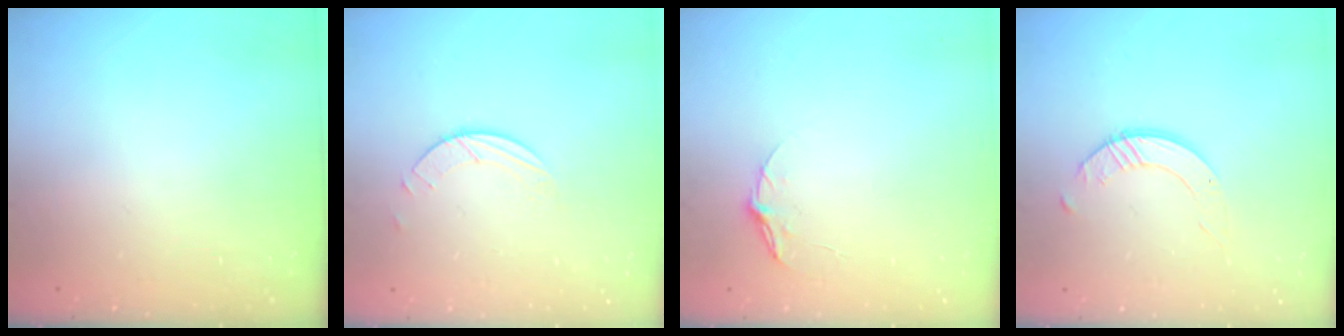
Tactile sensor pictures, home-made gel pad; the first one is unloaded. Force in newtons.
{"total": 1.5, "press": 1.5, "slide": 0.1}
{"total": 5.3, "press": 5.2, "slide": 0.6}
{"total": 4.0, "press": 4.0, "slide": 0.1}